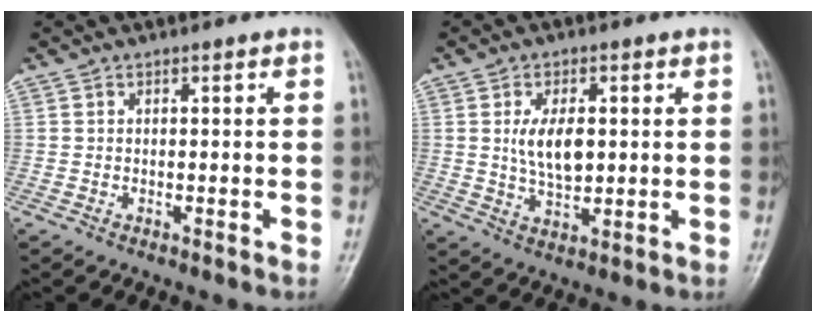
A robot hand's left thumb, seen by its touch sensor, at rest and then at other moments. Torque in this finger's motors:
{"motor_torque": [0.47, 0.50, 0.97, -0.24, 0.07]}